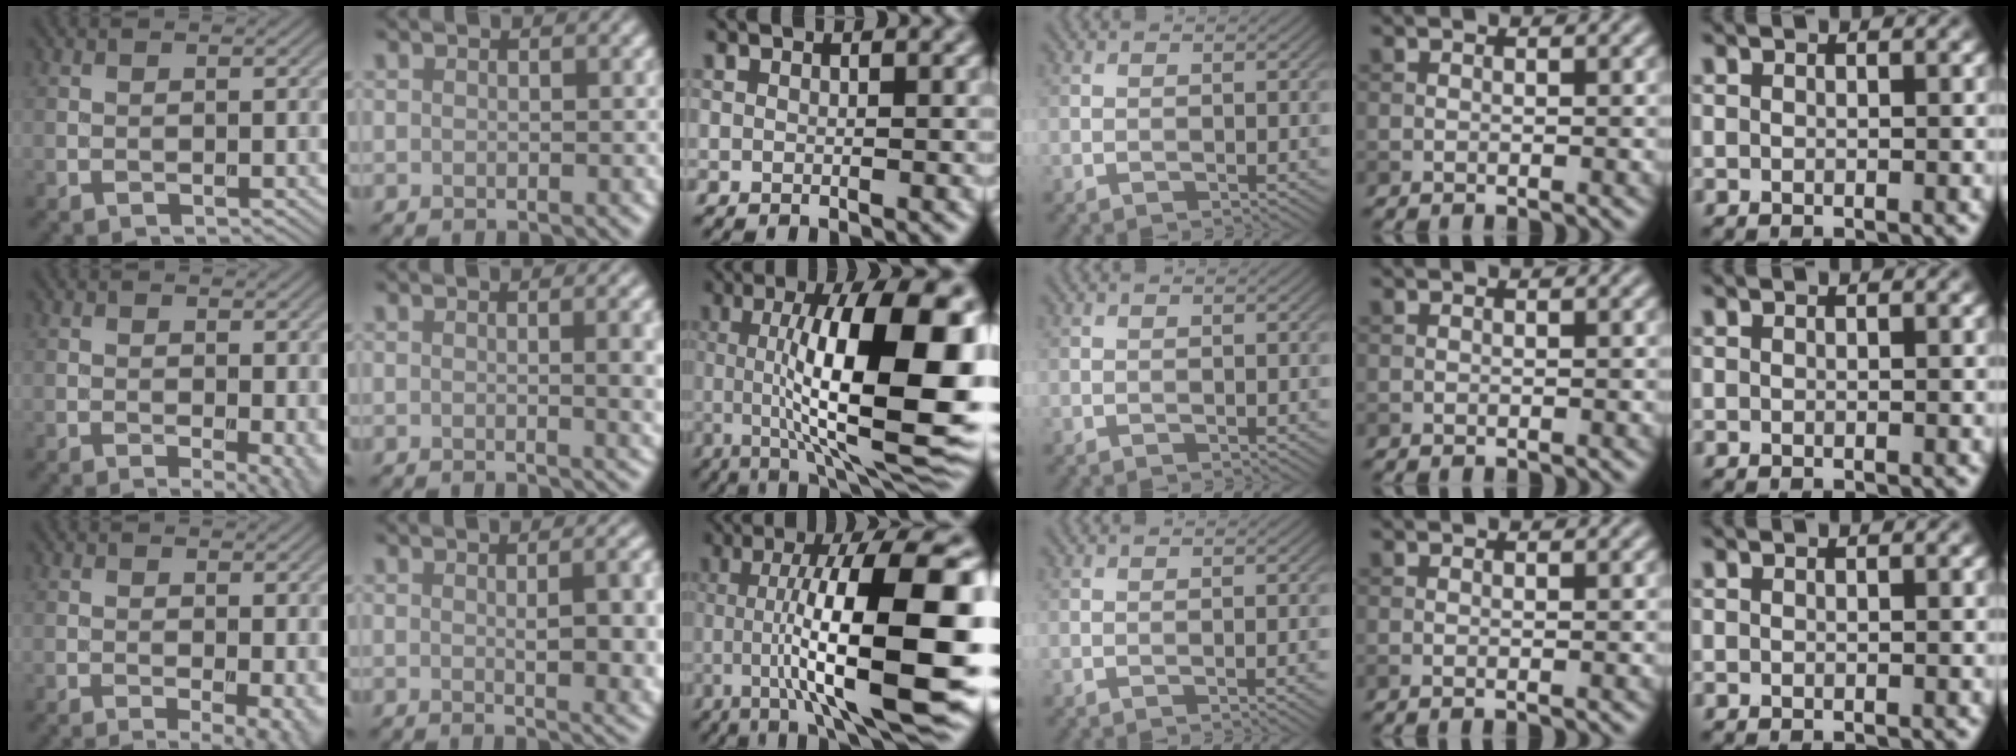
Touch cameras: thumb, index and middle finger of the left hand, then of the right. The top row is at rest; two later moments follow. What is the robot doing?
{"motion": "screw", "object": "dispenser bottle"}